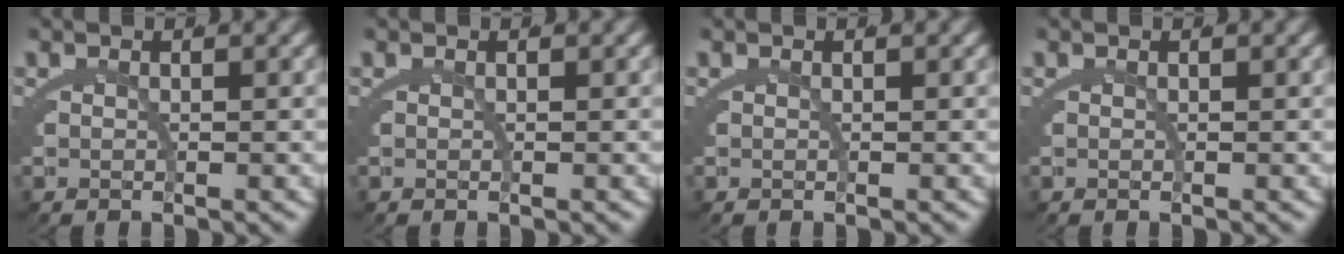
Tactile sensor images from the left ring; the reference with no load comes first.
{"total": 0.0}
{"total": 0.0}
{"total": 0.0}